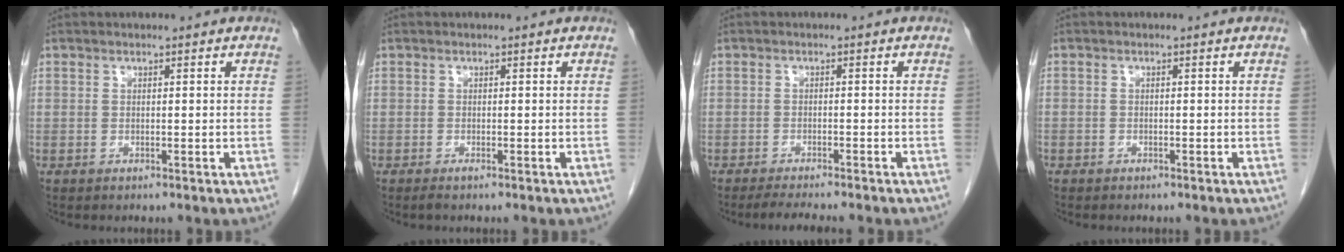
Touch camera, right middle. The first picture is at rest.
{"total": 0.6, "force": [-0.4, -0.1, 0.4], "torque": [-0.008, -0.001, -0.008]}
{"total": 4.8, "force": [-4.1, 0.0, 2.4], "torque": [-0.035, -0.011, -0.063]}
{"total": 0.5, "force": [-0.4, 0.4, 0.0], "torque": [0.000, 0.004, -0.006]}